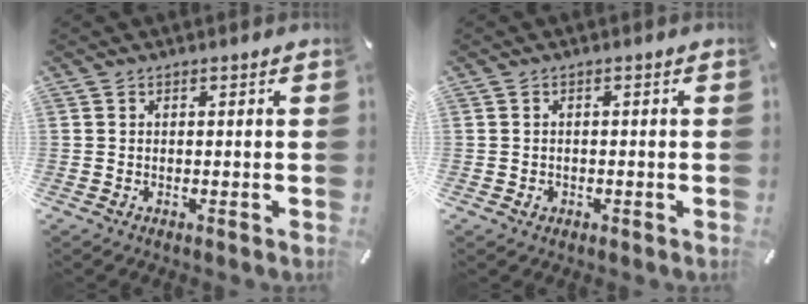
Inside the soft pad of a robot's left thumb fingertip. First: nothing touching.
{"total": 0.7, "force": [-0.3, 0.5, 0.3], "torque": [-0.005, 0.003, -0.007]}